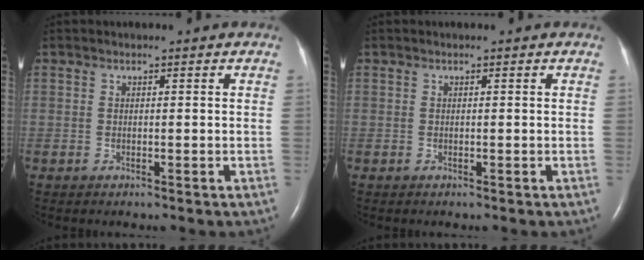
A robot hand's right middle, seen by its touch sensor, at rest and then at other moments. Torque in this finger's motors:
{"motor_torque": [0.00, 0.00, 0.00, 0.00]}